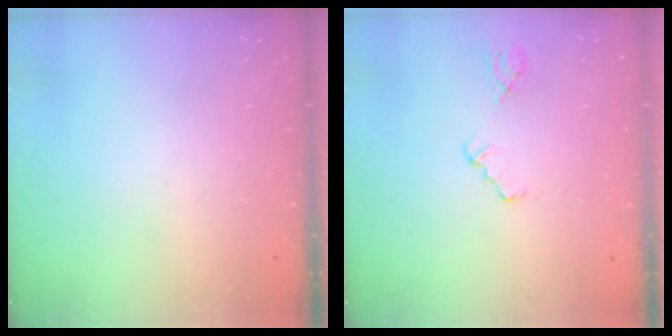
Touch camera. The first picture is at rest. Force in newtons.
{"total": 2.2, "press": 2.2, "slide": 0.2}